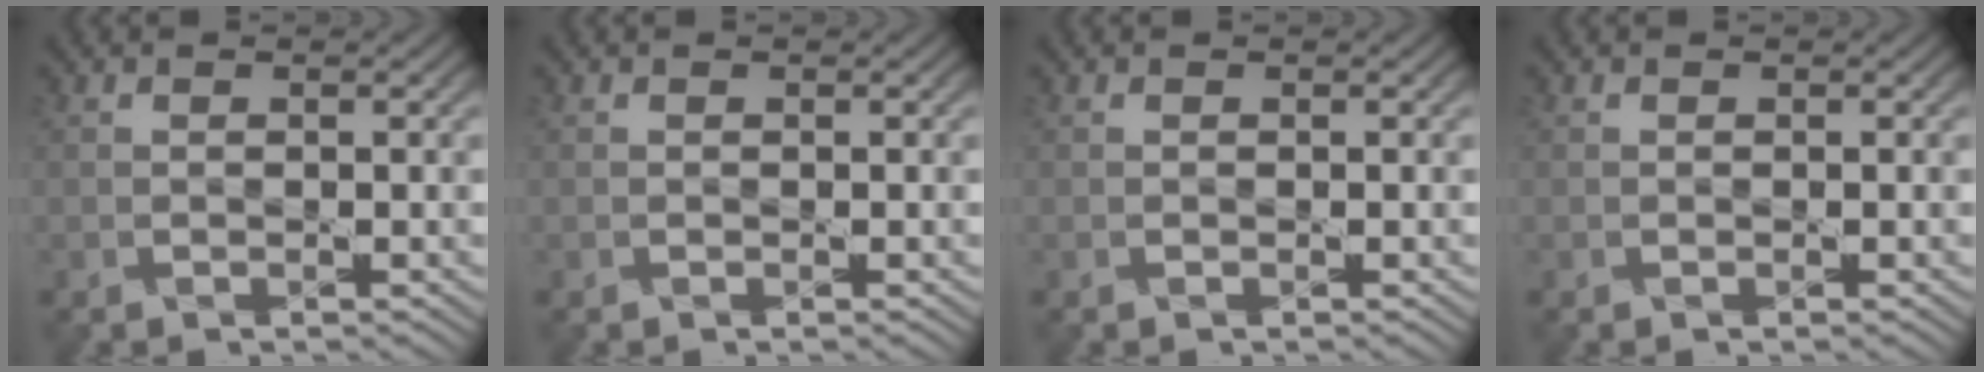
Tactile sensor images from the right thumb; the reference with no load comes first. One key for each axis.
{"total": 0.0}
{"total": 0.0}
{"total": 0.0}